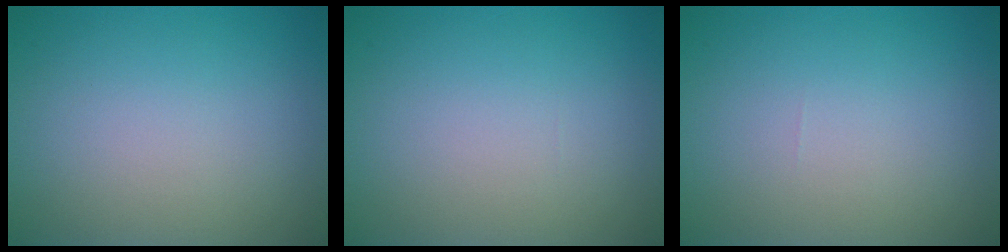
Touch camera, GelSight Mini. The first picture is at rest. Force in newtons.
{"total": 0.0}
{"total": 0.0}